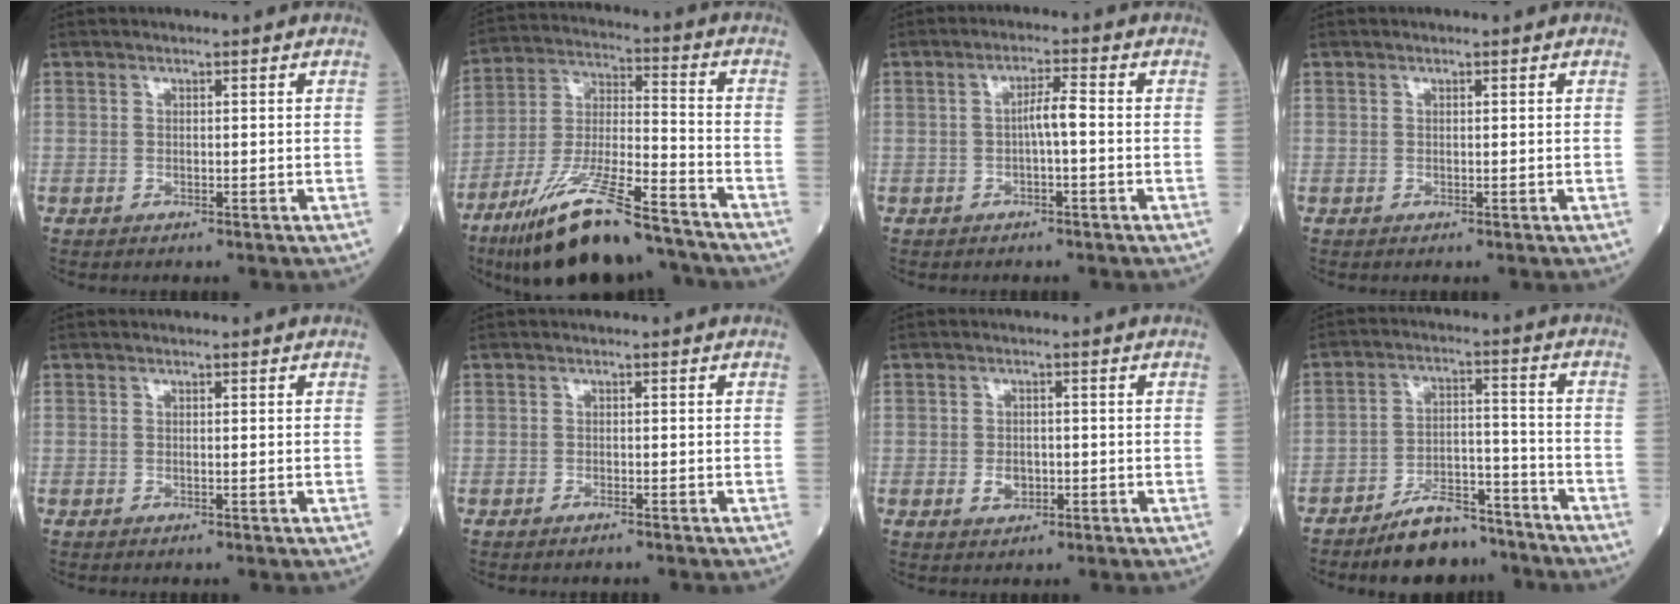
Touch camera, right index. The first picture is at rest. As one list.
[{"total": 19.0, "force": [-15.0, 2.7, 11.4], "torque": [-0.218, -0.019, -0.268]}, {"total": 3.1, "force": [-0.5, 0.2, 3.0], "torque": [-0.049, 0.005, -0.008]}, {"total": 0.0}, {"total": 0.0}, {"total": 1.3, "force": [-1.1, 0.1, 0.6], "torque": [-0.013, -0.001, -0.013]}, {"total": 2.4, "force": [-0.8, 1.6, 1.6], "torque": [-0.026, 0.003, -0.008]}, {"total": 9.3, "force": [-7.8, 3.3, 3.8], "torque": [-0.062, 0.017, -0.132]}]